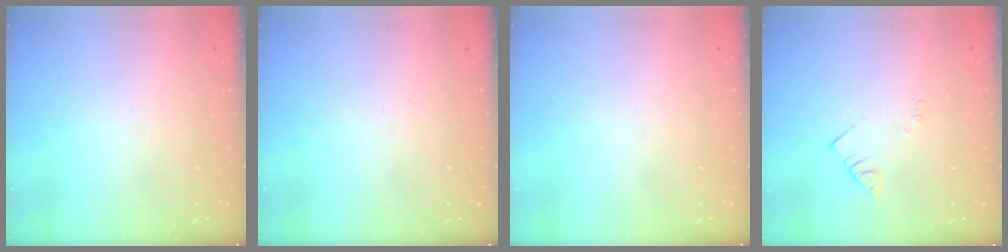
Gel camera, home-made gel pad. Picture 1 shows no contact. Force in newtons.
{"total": 0.0}
{"total": 1.6, "press": 1.6, "slide": 0.1}
{"total": 2.2, "press": 2.2, "slide": 0.4}